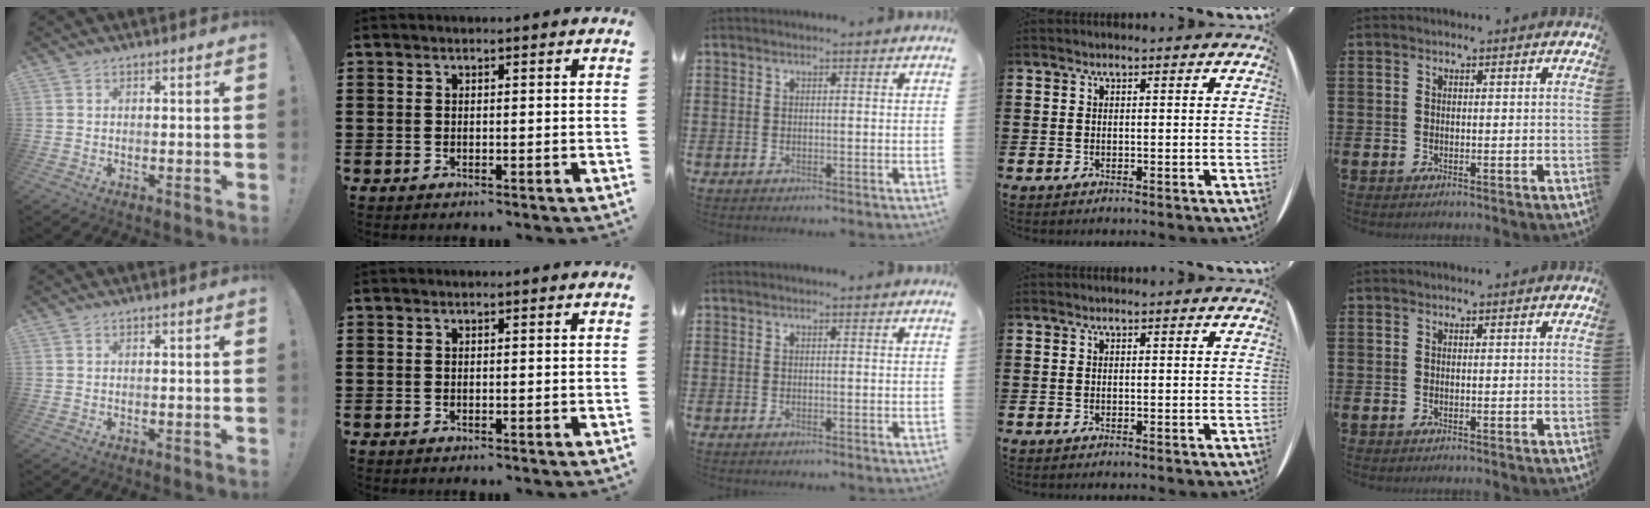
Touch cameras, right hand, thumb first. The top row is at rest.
{}